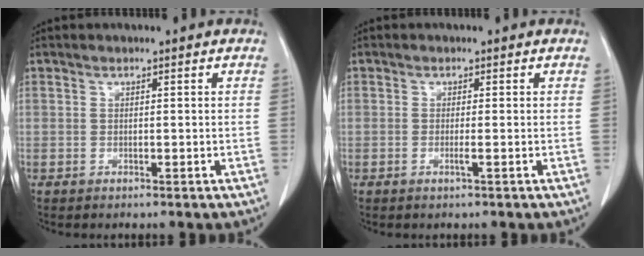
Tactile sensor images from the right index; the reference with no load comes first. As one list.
[{"total": 1.1, "force": [-0.5, -0.4, 0.9], "torque": [-0.019, -0.003, -0.008]}]